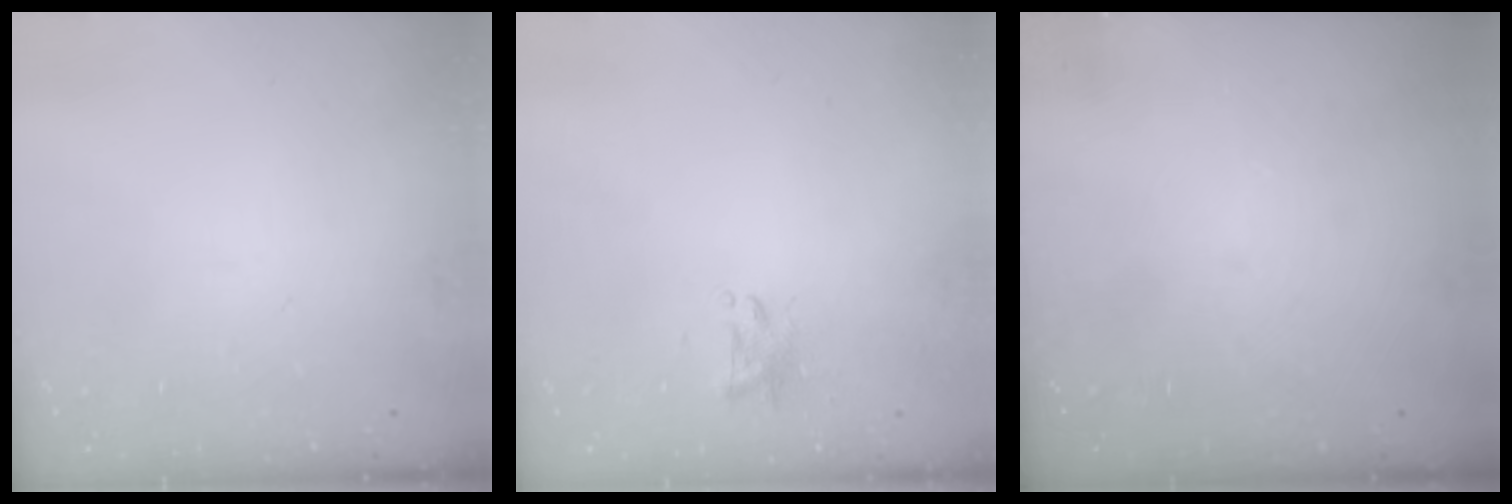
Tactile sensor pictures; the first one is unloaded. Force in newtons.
{"total": 2.2, "press": 2.2, "slide": 0.4}
{"total": 0.0}